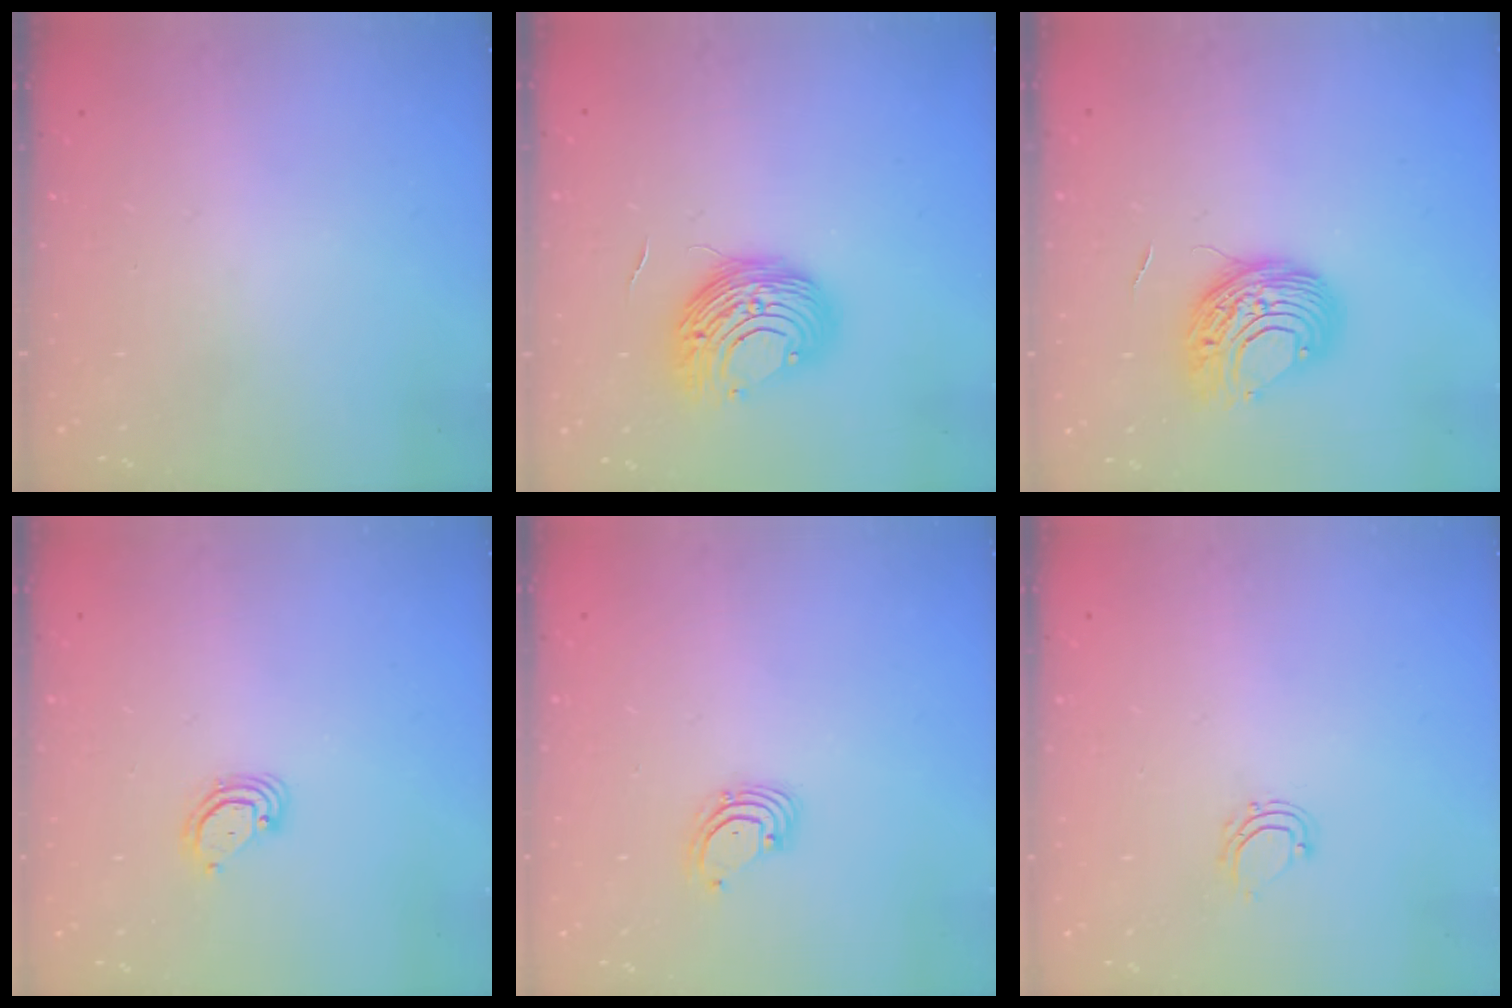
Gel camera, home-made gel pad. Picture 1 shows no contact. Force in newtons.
{"total": 11.4, "press": 11.3, "slide": 0.5}
{"total": 9.4, "press": 9.4, "slide": 0.8}
{"total": 3.8, "press": 3.8, "slide": 0.3}
{"total": 1.8, "press": 1.8, "slide": 0.2}
{"total": 4.5, "press": 4.4, "slide": 0.6}